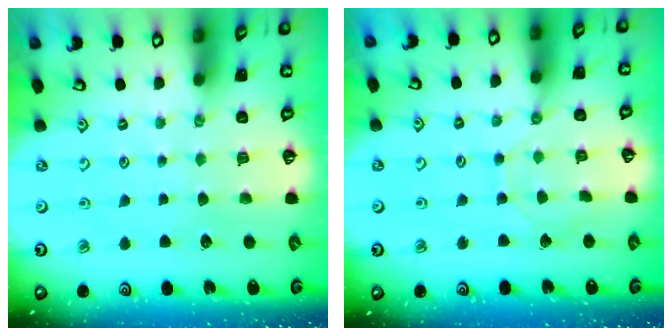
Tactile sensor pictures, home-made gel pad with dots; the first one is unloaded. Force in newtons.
{"total": 5.8, "press": 5.7, "slide": 0.6}